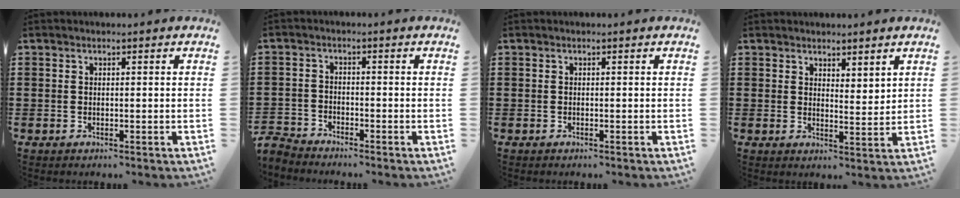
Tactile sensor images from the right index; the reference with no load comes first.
{"total": 2.6, "force": [-2.6, 0.4, -0.1], "torque": [-0.013, -0.003, -0.058]}
{"total": 0.0}
{"total": 2.6, "force": [2.5, 0.7, 0.0], "torque": [-0.008, 0.000, 0.049]}